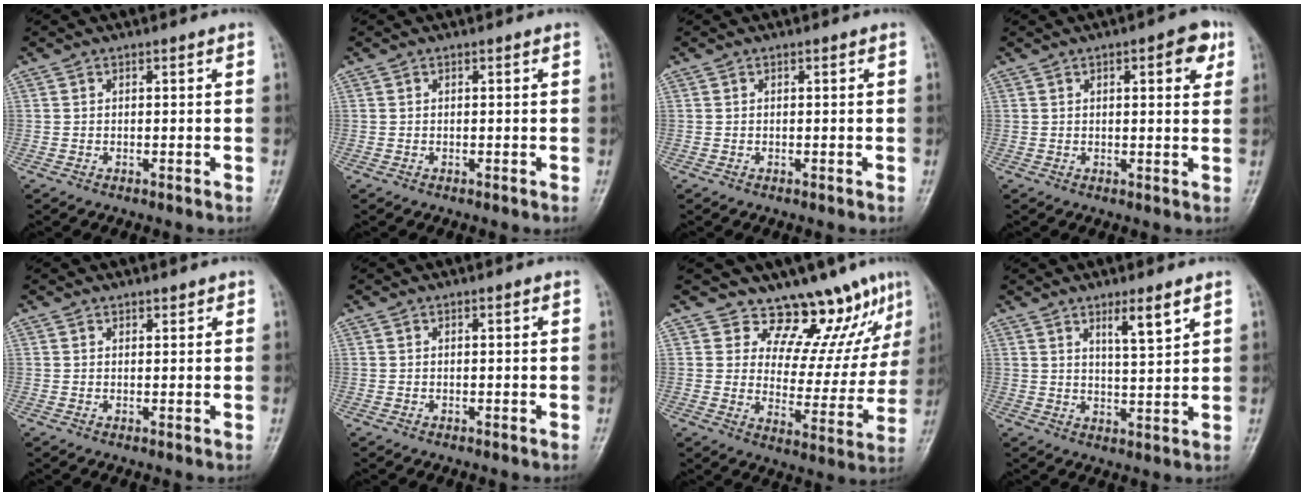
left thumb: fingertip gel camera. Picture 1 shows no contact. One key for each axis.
{"total": 0.0}
{"total": 0.0}
{"total": 10.4, "fx": 3.5, "fy": 4.9, "fz": 8.5, "tx": -0.060, "ty": 0.011, "tz": 0.033}
{"total": 1.2, "fx": 1.0, "fy": 0.5, "fz": 0.3, "tx": 0.004, "ty": -0.005, "tz": 0.011}
{"total": 0.0}
{"total": 12.3, "fx": 10.2, "fy": 4.8, "fz": 4.9, "tx": -0.025, "ty": -0.087, "tz": 0.145}
{"total": 5.6, "fx": 3.4, "fy": 0.7, "fz": 4.4, "tx": -0.071, "ty": -0.030, "tz": 0.060}